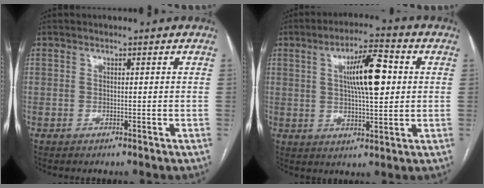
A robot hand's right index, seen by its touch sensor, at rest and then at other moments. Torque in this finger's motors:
{"motor_torque": [0.90, -0.22, 0.39, 0.15]}